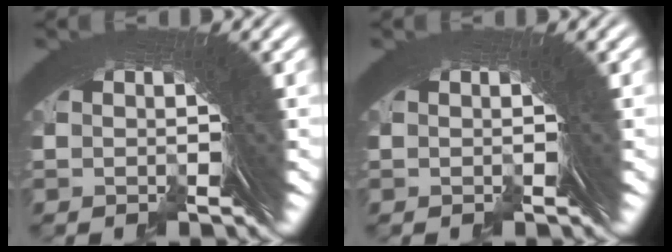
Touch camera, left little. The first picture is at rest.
{"total": 0.0}